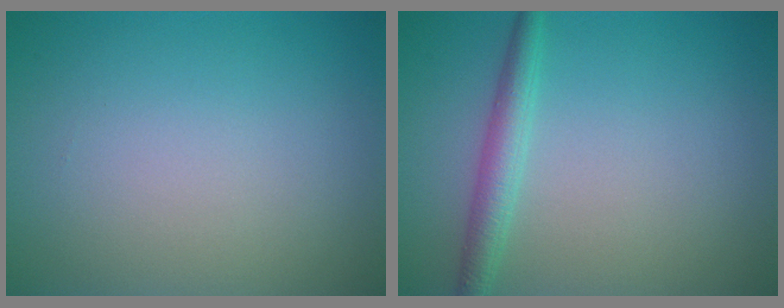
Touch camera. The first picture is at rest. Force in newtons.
{"total": 2.4, "press": 2.4, "slide": 0.1}